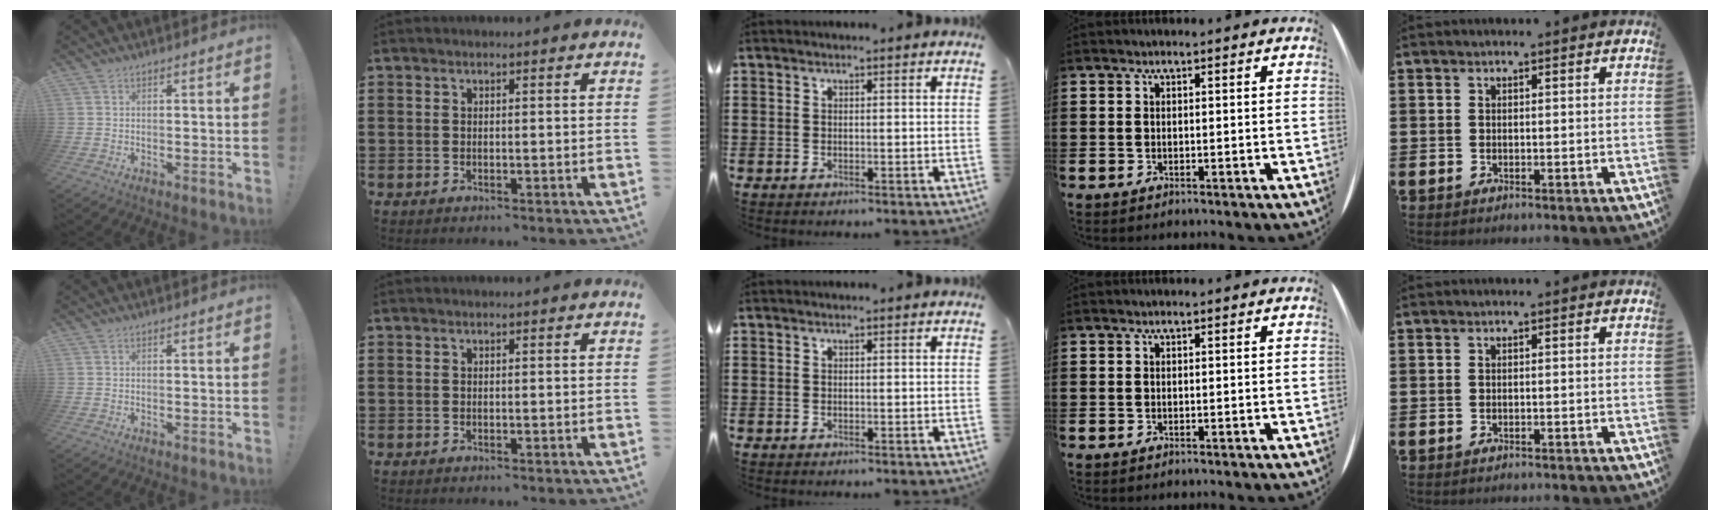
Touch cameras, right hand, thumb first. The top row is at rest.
{}